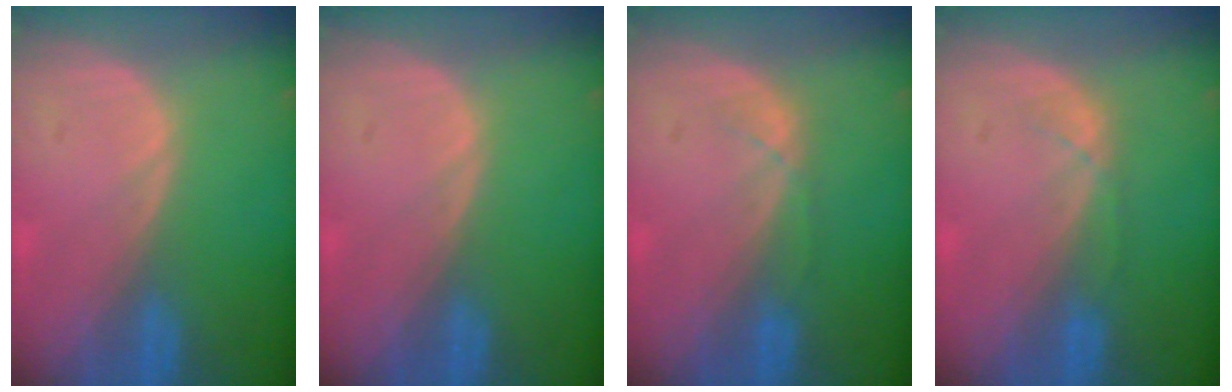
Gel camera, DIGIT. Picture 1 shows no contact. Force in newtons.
{"total": 0.0}
{"total": 1.4, "press": 1.3, "slide": 0.3}
{"total": 1.4, "press": 1.3, "slide": 0.3}